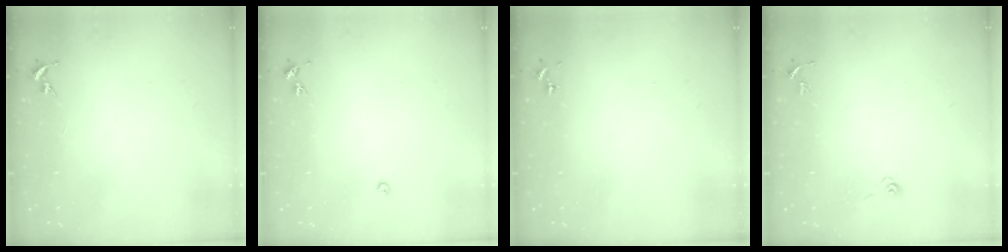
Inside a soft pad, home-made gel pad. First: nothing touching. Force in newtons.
{"total": 2.2, "press": 2.2, "slide": 0.3}
{"total": 0.0}
{"total": 3.6, "press": 2.9, "slide": 2.1}